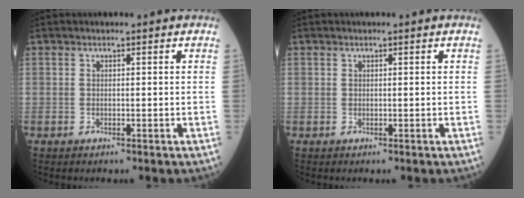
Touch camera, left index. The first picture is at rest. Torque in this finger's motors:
{"motor_torque": [0.10, 0.16, 0.00, -0.06]}